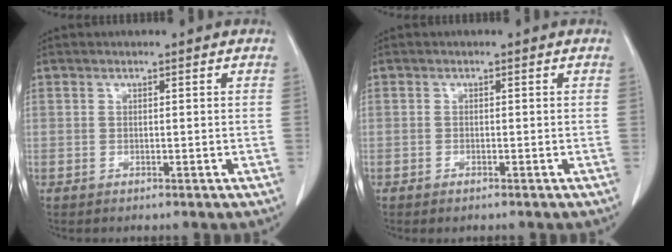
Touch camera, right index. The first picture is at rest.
{"total": 0.8, "force": [-0.7, 0.2, 0.4], "torque": [-0.012, -0.001, -0.007]}